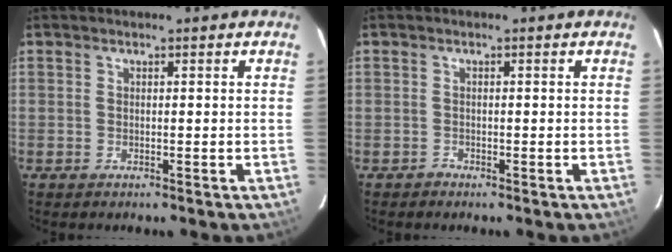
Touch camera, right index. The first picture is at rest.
{"total": 1.1, "force": [-0.8, 0.8, -0.3], "torque": [0.005, 0.007, -0.014]}